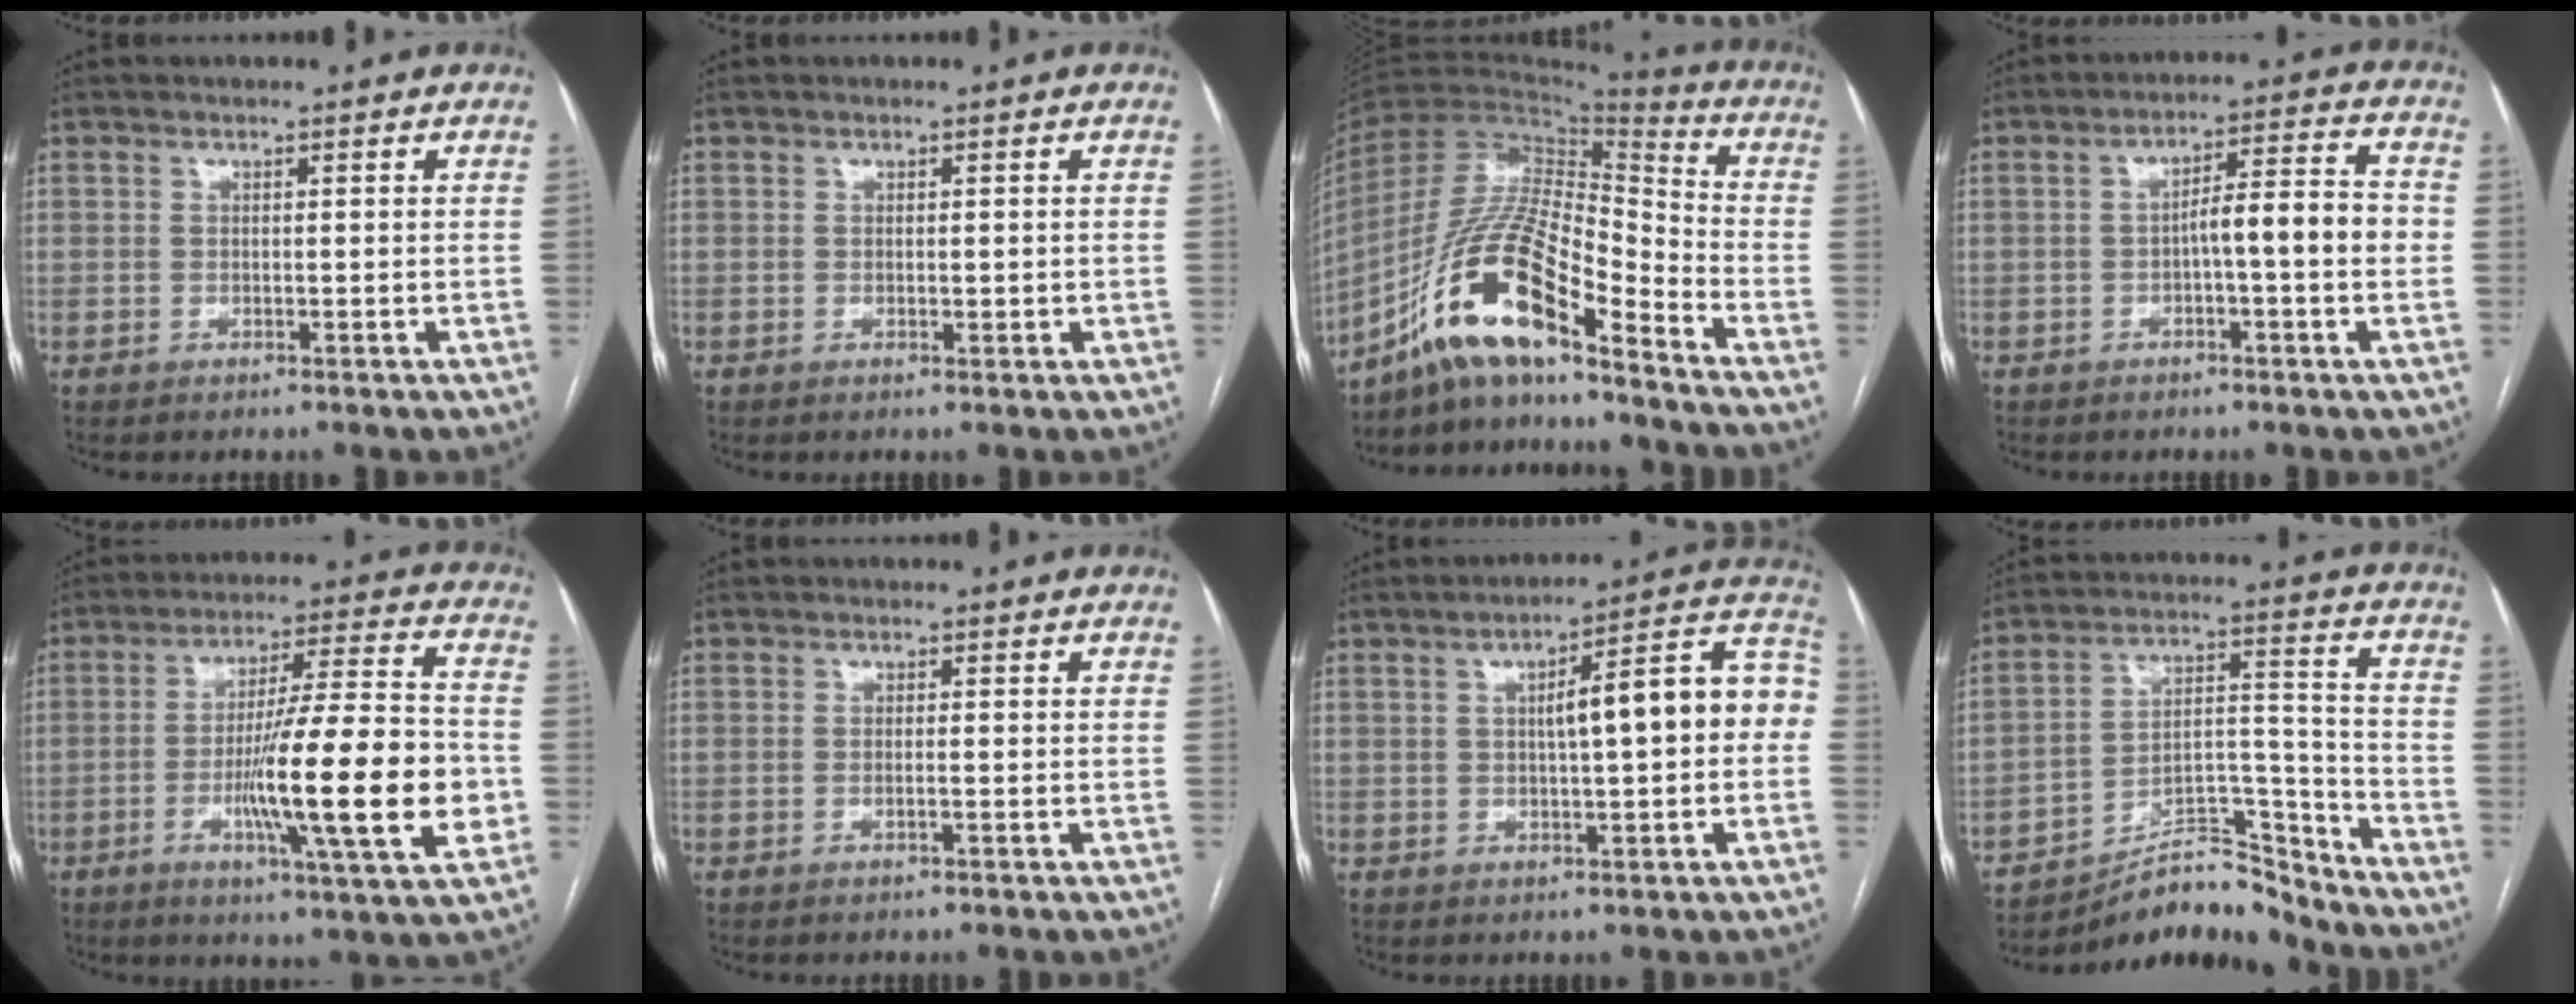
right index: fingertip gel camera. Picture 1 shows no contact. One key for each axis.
{"total": 0.9, "fx": 0.0, "fy": 0.4, "fz": 0.8, "tx": -0.014, "ty": -0.004, "tz": 0.003}
{"total": 15.2, "fx": -10.5, "fy": 2.6, "fz": 10.7, "tx": -0.204, "ty": 0.015, "tz": -0.191}
{"total": 7.7, "fx": -1.2, "fy": 0.9, "fz": 7.6, "tx": -0.113, "ty": 0.025, "tz": -0.019}
{"total": 19.4, "fx": -4.2, "fy": 0.7, "fz": 18.9, "tx": -0.289, "ty": -0.007, "tz": -0.066}
{"total": 0.8, "fx": -0.3, "fy": -0.1, "fz": 0.7, "tx": -0.014, "ty": 0.000, "tz": -0.005}
{"total": 12.5, "fx": 0.6, "fy": 2.3, "fz": 12.3, "tx": -0.164, "ty": 0.048, "tz": 0.007}
{"total": 12.2, "fx": -11.6, "fy": 2.4, "fz": 2.8, "tx": -0.036, "ty": 0.054, "tz": -0.199}